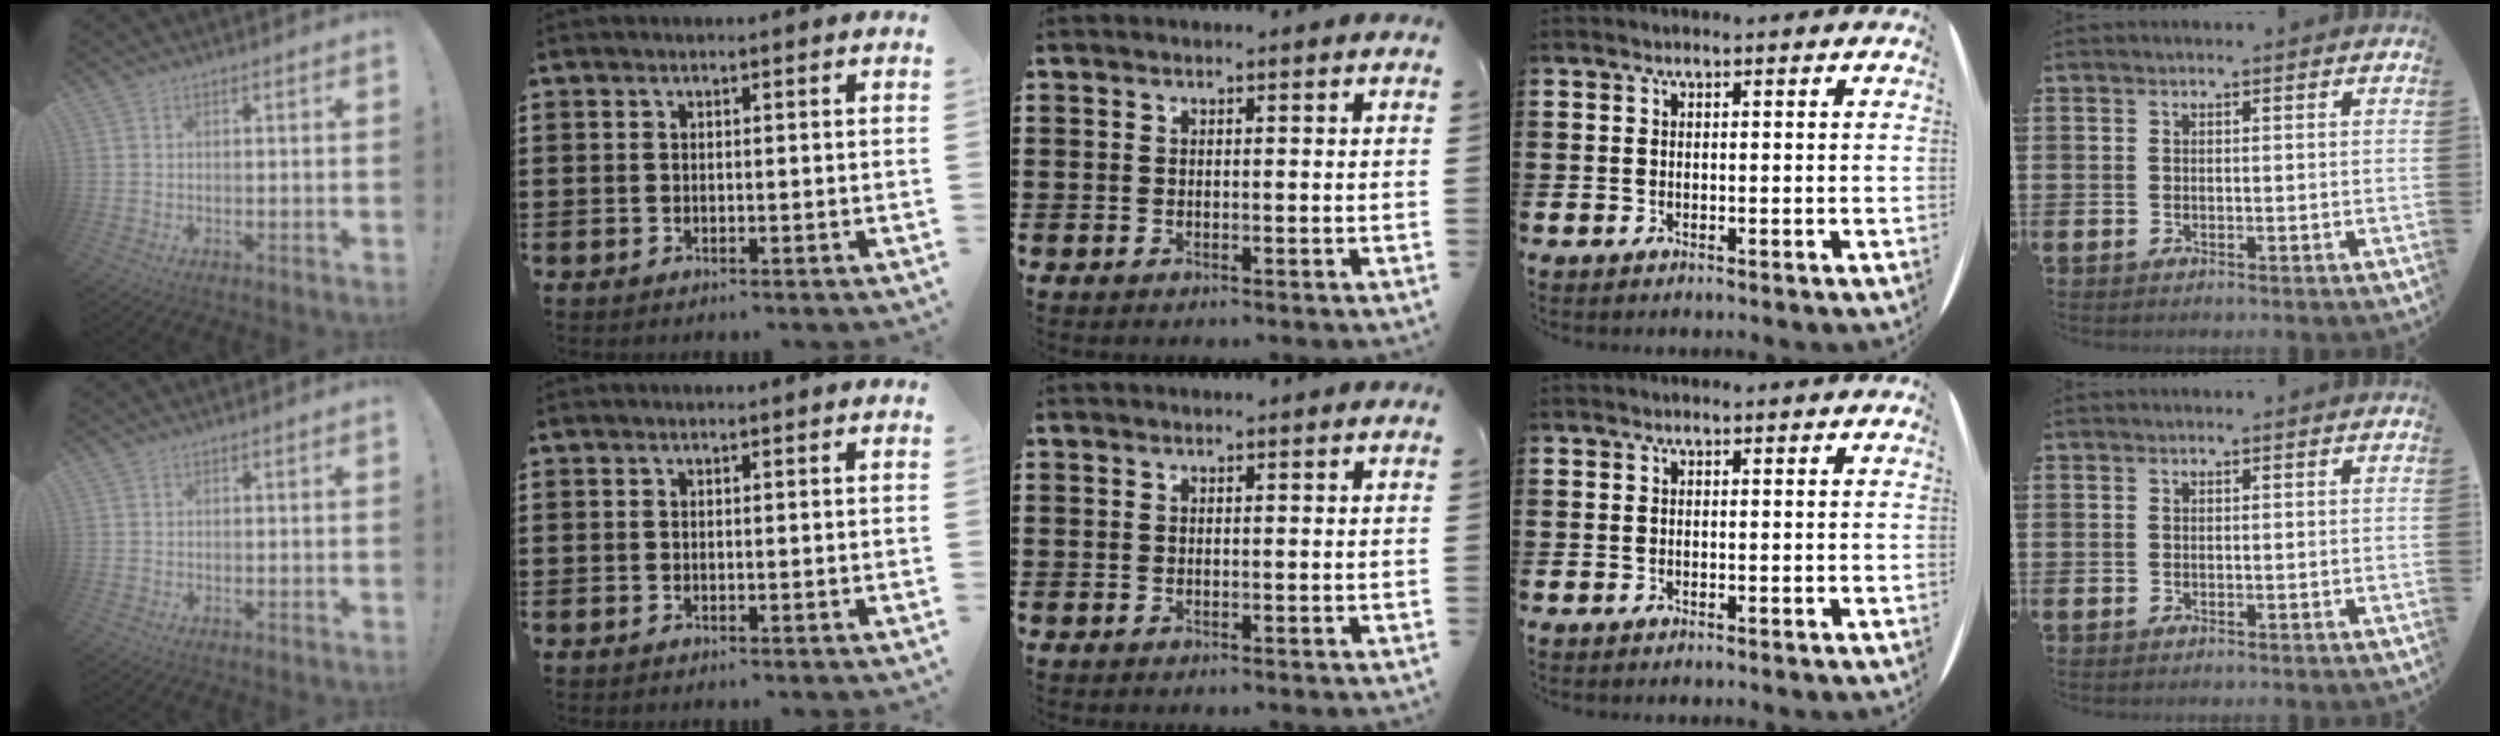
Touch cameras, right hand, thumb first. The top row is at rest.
{}